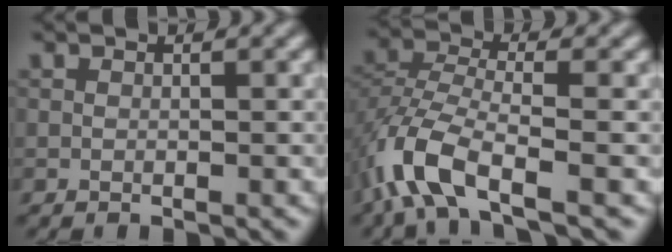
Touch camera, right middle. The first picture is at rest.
{"total": 6.4, "force": [-3.5, 2.5, 4.7], "torque": [-0.105, -0.004, -0.083]}